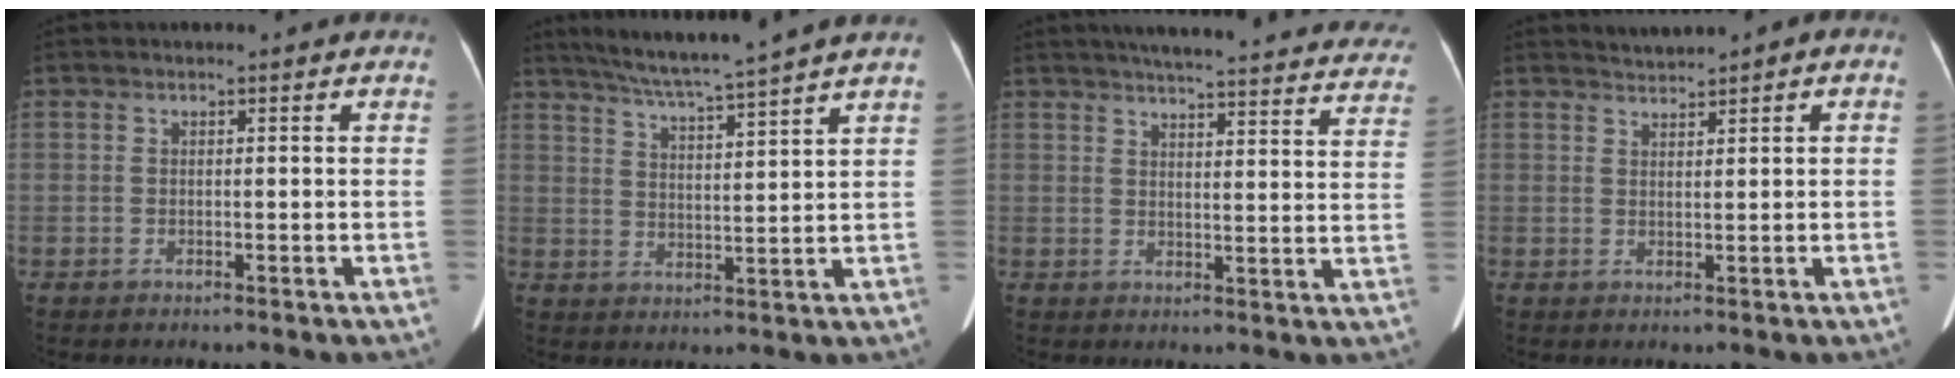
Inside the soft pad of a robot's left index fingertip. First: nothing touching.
{"total": 11.3, "force": [9.6, -2.0, 5.6], "torque": [-0.095, 0.005, 0.151]}
{"total": 30.8, "force": [28.4, 3.9, 11.2], "torque": [-0.161, -0.060, 0.327]}
{"total": 1.6, "force": [1.4, 0.3, 0.8], "torque": [-0.014, 0.019, 0.028]}